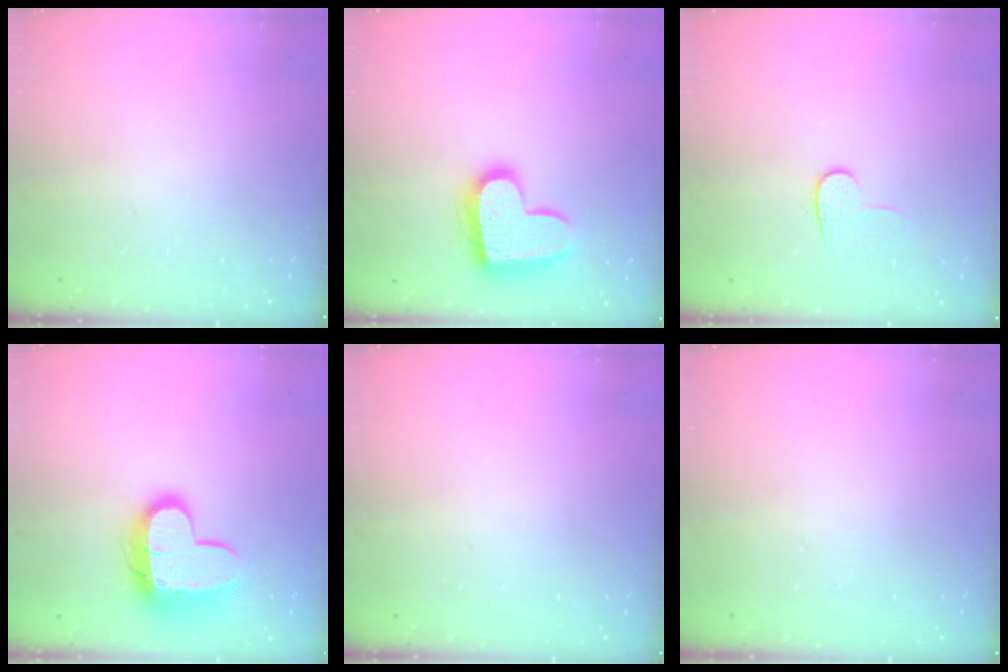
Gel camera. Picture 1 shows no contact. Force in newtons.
{"total": 16.3, "press": 16.3, "slide": 1.3}
{"total": 6.8, "press": 6.8, "slide": 0.6}
{"total": 14.4, "press": 14.4, "slide": 1.0}
{"total": 0.0}
{"total": 0.0}